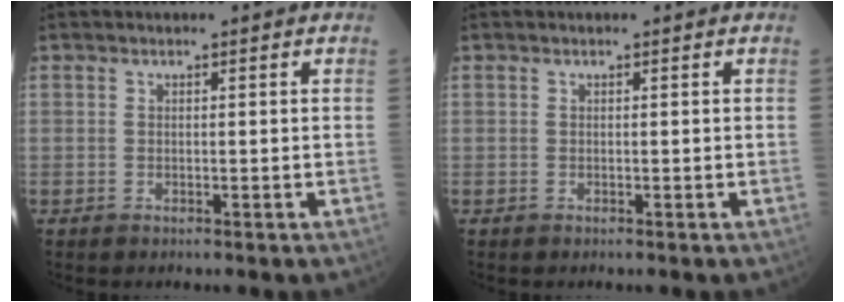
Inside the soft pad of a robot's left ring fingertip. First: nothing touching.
{"total": 0.0}